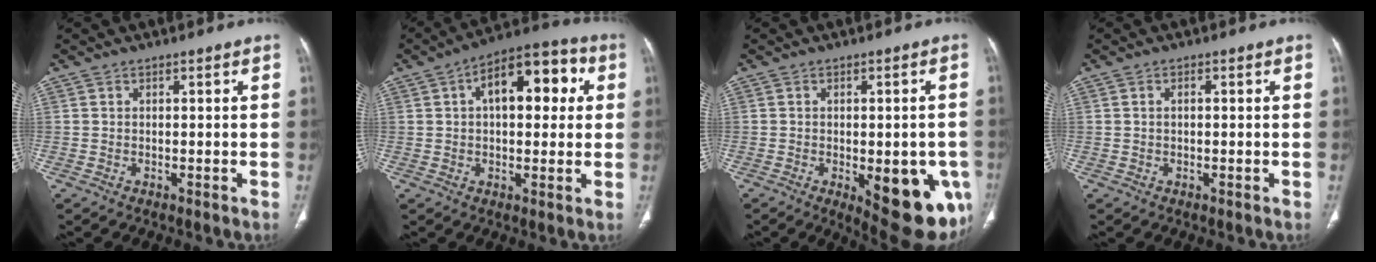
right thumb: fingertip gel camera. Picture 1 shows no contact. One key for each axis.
{"total": 14.5, "fx": 3.7, "fy": 7.5, "fz": 11.8, "tx": -0.138, "ty": 0.027, "tz": 0.048}
{"total": 16.7, "fx": -5.3, "fy": 6.9, "fz": 14.2, "tx": -0.125, "ty": -0.003, "tz": -0.046}
{"total": 0.9, "fx": 0.1, "fy": 0.5, "fz": 0.8, "tx": -0.018, "ty": 0.005, "tz": 0.001}